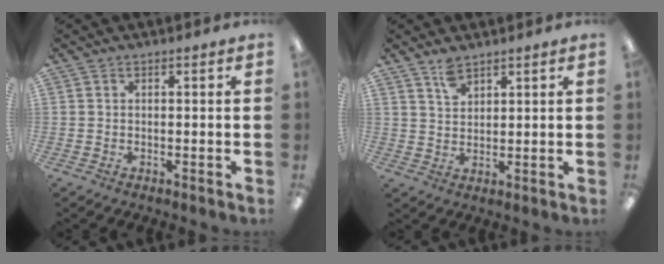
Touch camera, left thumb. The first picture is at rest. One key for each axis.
{"total": 4.2, "fx": 3.3, "fy": 1.8, "fz": 1.8, "tx": -0.034, "ty": -0.010, "tz": 0.061}